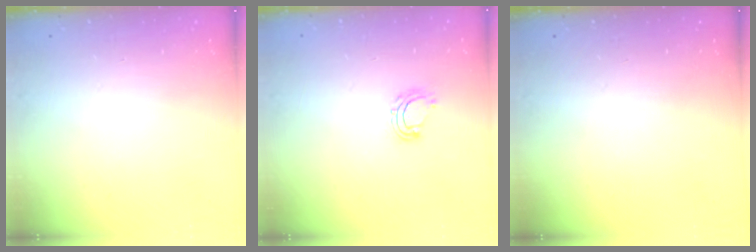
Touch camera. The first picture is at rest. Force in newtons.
{"total": 6.1, "press": 6.0, "slide": 1.1}
{"total": 0.0}